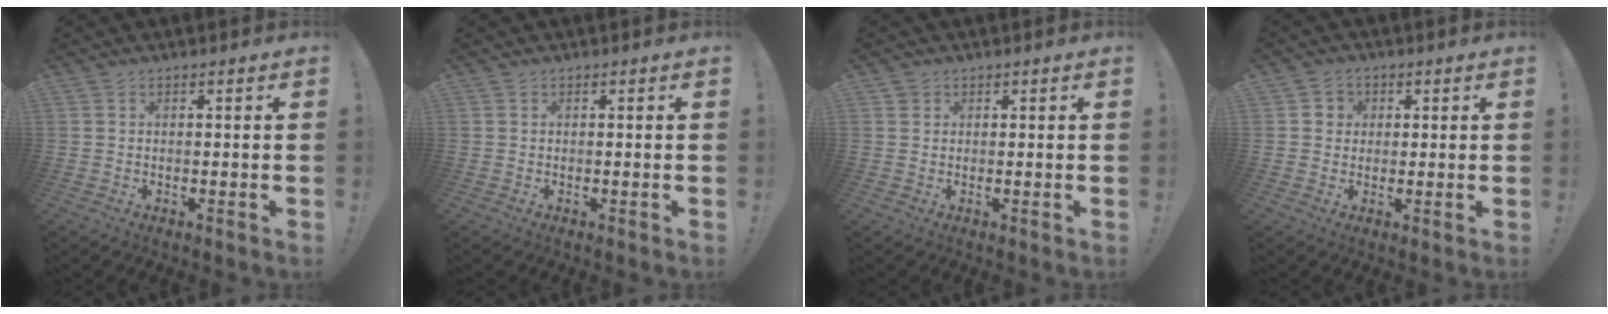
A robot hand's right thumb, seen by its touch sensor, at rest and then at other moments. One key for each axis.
{"total": 0.0}
{"total": 1.1, "fx": 0.7, "fy": 0.8, "fz": 0.1, "tx": 0.006, "ty": -0.002, "tz": 0.012}
{"total": 3.6, "fx": 0.4, "fy": 3.5, "fz": 0.9, "tx": -0.008, "ty": 0.004, "tz": 0.006}